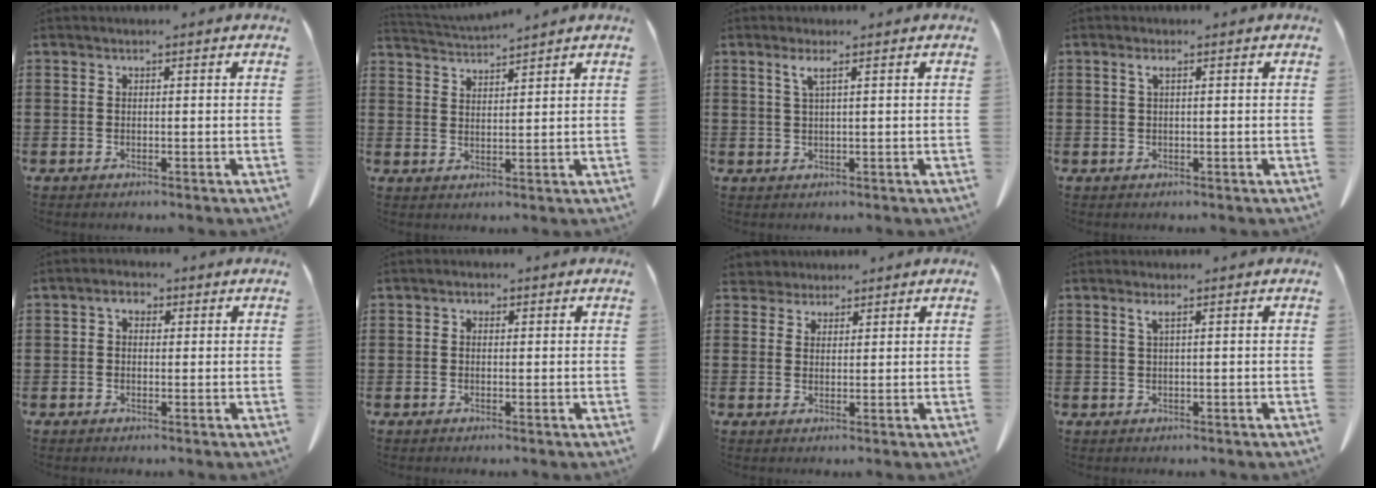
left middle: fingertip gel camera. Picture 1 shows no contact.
{"total": 3.0, "force": [2.9, -0.4, 0.4], "torque": [-0.017, -0.014, 0.052]}
{"total": 2.0, "force": [0.8, -0.1, 1.8], "torque": [-0.037, -0.001, 0.014]}
{"total": 1.2, "force": [0.4, 0.2, 1.2], "torque": [-0.024, 0.001, 0.006]}
{"total": 2.1, "force": [0.6, 1.3, 1.5], "torque": [-0.034, 0.009, 0.009]}
{"total": 1.1, "force": [0.1, 0.8, 0.8], "torque": [-0.017, 0.007, 0.000]}
{"total": 2.7, "force": [2.5, 1.2, 0.1], "torque": [-0.011, 0.002, 0.048]}
{"total": 1.2, "force": [0.5, -0.1, 1.1], "torque": [-0.023, -0.001, 0.009]}